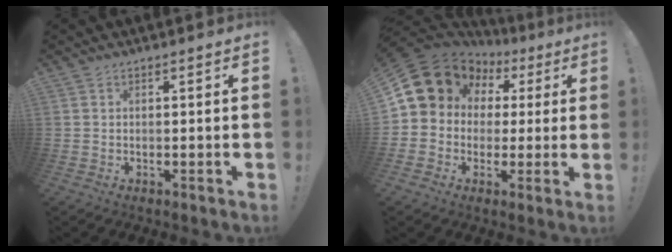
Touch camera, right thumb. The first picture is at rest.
{"total": 12.4, "force": [5.0, 10.5, 4.2], "torque": [-0.061, -0.027, 0.110]}